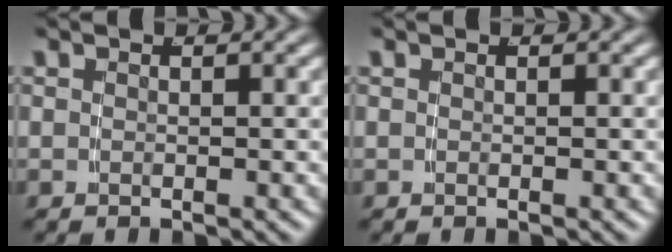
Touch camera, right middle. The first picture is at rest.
{"total": 0.0}